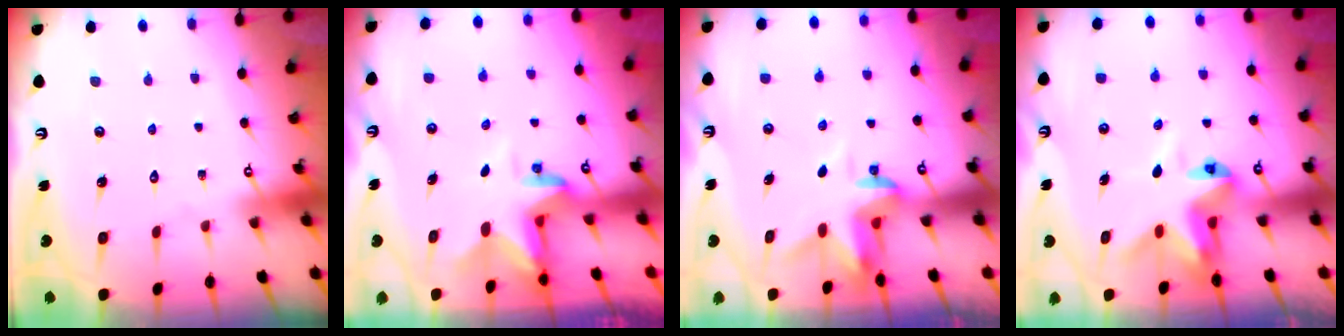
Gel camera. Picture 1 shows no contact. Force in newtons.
{"total": 3.3, "press": 3.3, "slide": 0.2}
{"total": 3.4, "press": 3.4, "slide": 0.4}
{"total": 6.3, "press": 6.3, "slide": 0.5}